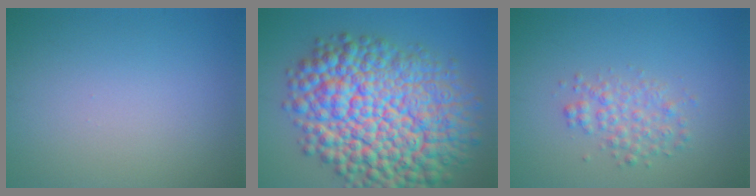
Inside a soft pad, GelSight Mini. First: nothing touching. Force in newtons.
{"total": 15.8, "press": 15.8, "slide": 0.5}
{"total": 2.5, "press": 2.5, "slide": 0.1}